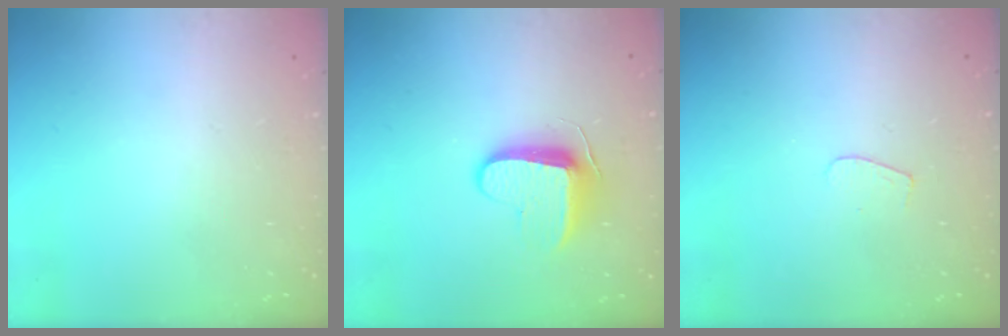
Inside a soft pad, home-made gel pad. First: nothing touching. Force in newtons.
{"total": 9.1, "press": 9.1, "slide": 1.0}
{"total": 3.6, "press": 3.6, "slide": 0.3}